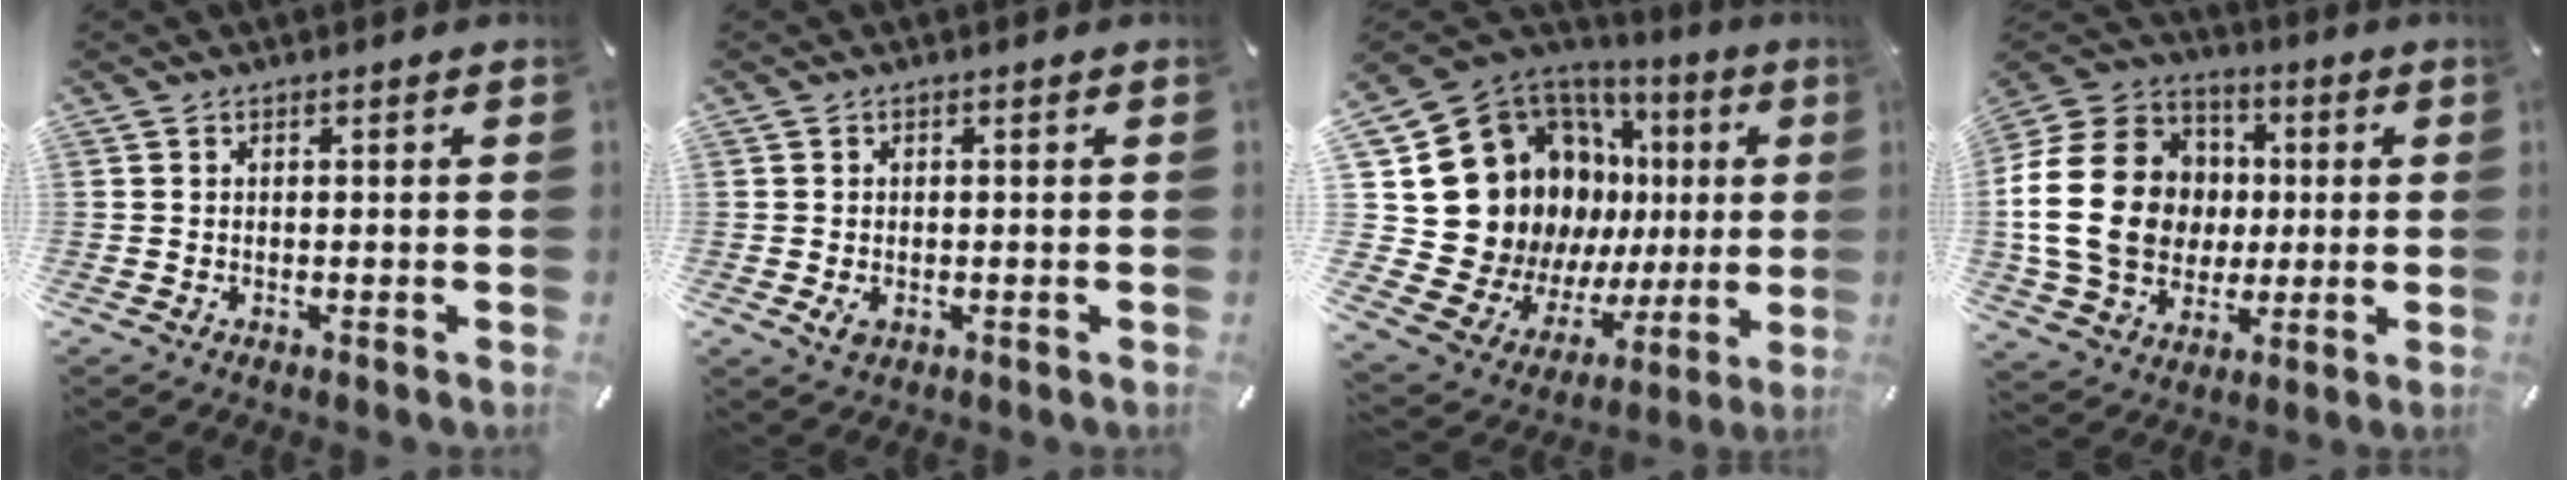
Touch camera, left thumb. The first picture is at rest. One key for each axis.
{"total": 2.0, "fx": -0.5, "fy": 1.5, "fz": 1.1, "tx": -0.019, "ty": 0.002, "tz": -0.008}
{"total": 24.2, "fx": 5.1, "fy": 18.8, "fz": 14.5, "tx": -0.233, "ty": -0.074, "tz": 0.142}
{"total": 22.6, "fx": -0.1, "fy": 18.8, "fz": 12.5, "tx": -0.250, "ty": 0.025, "tz": 0.004}